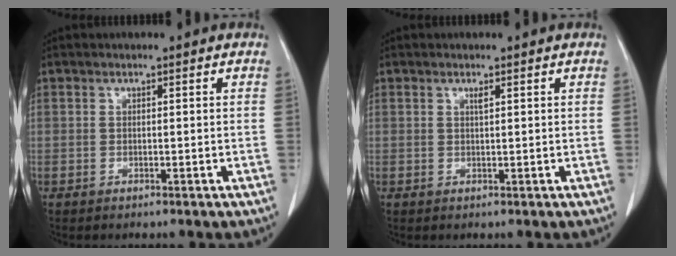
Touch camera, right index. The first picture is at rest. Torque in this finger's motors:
{"motor_torque": [-0.02, 0.03, -0.01, 0.00]}